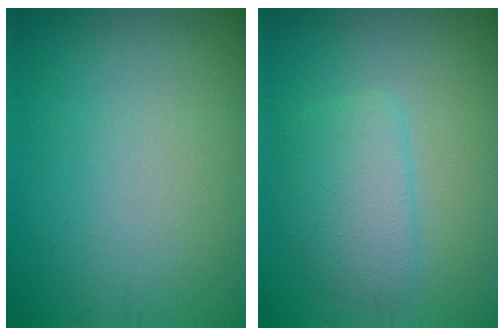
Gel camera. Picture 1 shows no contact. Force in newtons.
{"total": 3.3, "press": 3.3, "slide": 0.1}